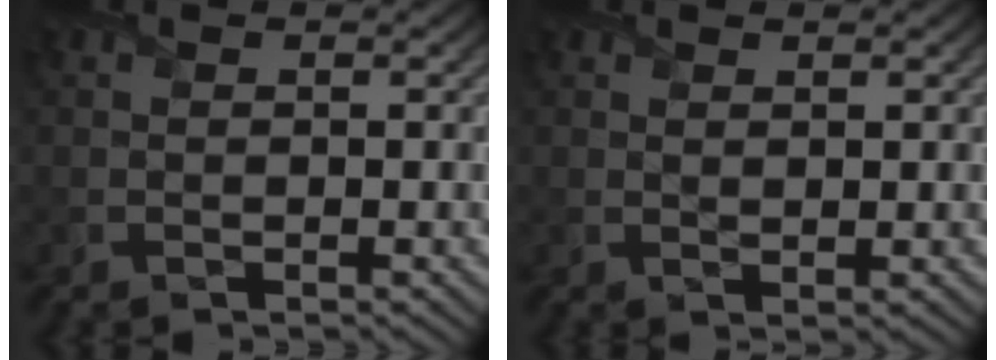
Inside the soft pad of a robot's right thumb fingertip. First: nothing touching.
{"total": 0.9, "force": [0.8, 0.2, 0.4], "torque": [-0.011, -0.002, 0.016]}